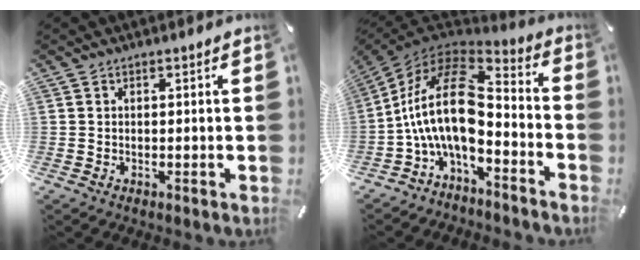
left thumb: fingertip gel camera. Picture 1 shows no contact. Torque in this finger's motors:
{"motor_torque": [-0.38, 3.17, 2.48, 0.29, 0.63]}